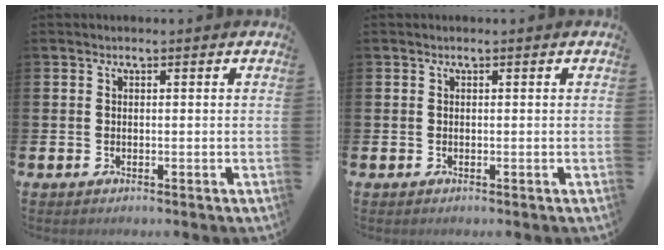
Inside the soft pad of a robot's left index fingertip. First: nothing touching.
{"total": 0.0}